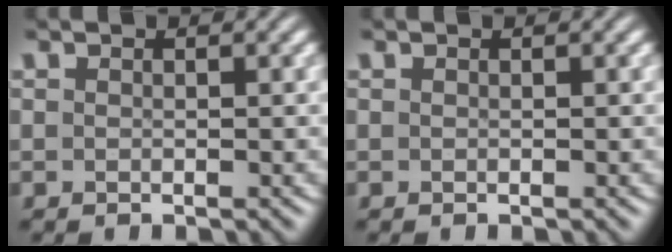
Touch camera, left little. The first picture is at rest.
{"total": 0.0}